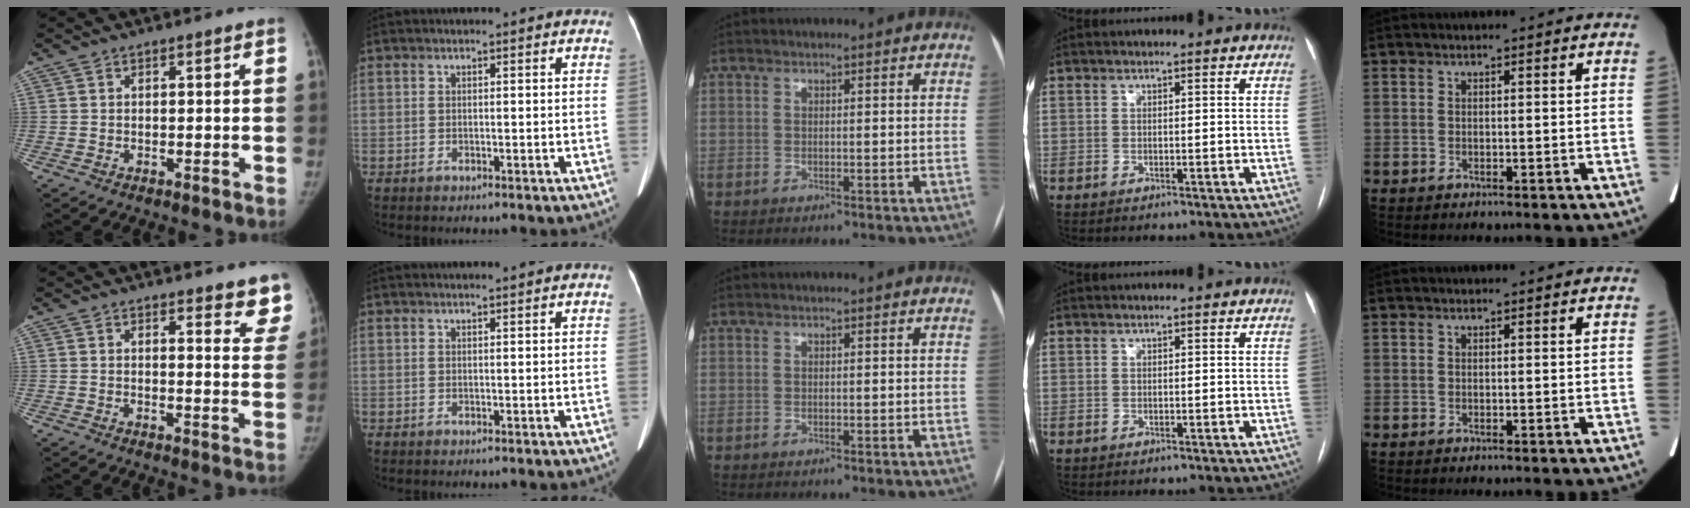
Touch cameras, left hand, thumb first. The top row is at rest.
{"thumb": {"total": 8.2, "force": [7.4, 2.3, 2.6], "torque": [0.015, -0.042, 0.060]}, "index": {"total": 1.1, "force": [1.0, -0.3, 0.5], "torque": [-0.008, 0.005, 0.022]}}